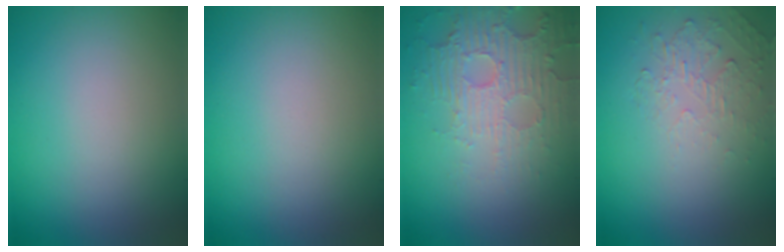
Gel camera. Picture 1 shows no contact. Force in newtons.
{"total": 0.0}
{"total": 4.6, "press": 3.4, "slide": 3.2}
{"total": 2.1, "press": 0.7, "slide": 2.0}